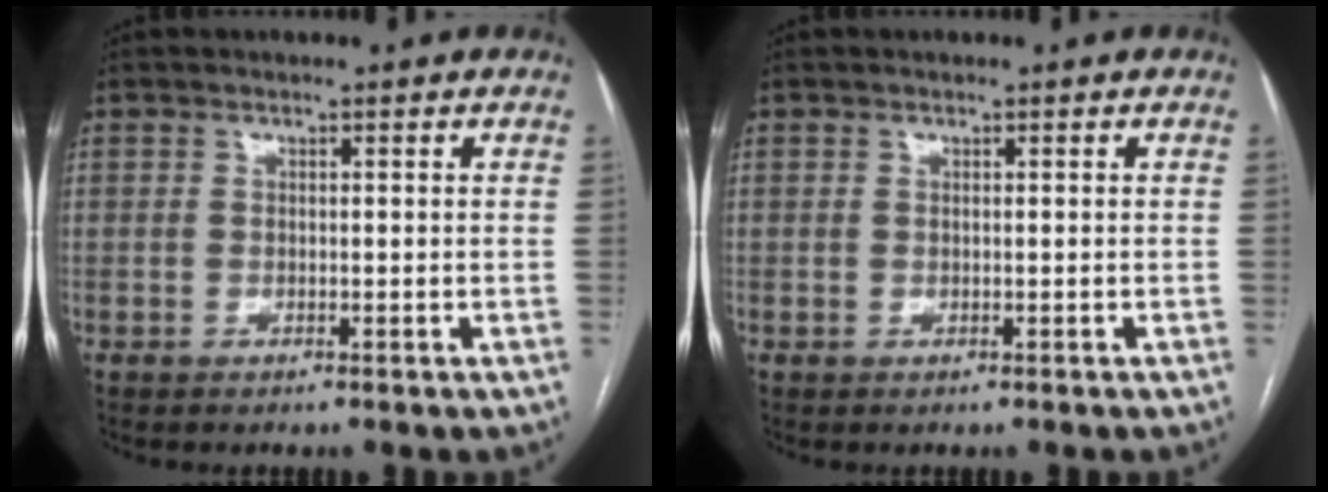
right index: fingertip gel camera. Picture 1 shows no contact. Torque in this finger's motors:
{"motor_torque": [0.01, 0.06, -0.09, 0.01]}